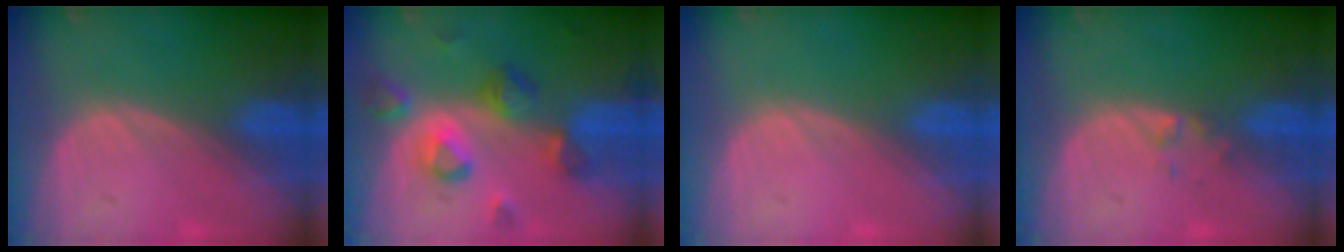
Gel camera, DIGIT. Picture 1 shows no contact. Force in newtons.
{"total": 7.9, "press": 7.7, "slide": 2.0}
{"total": 0.0}
{"total": 1.2, "press": 1.2, "slide": 0.1}